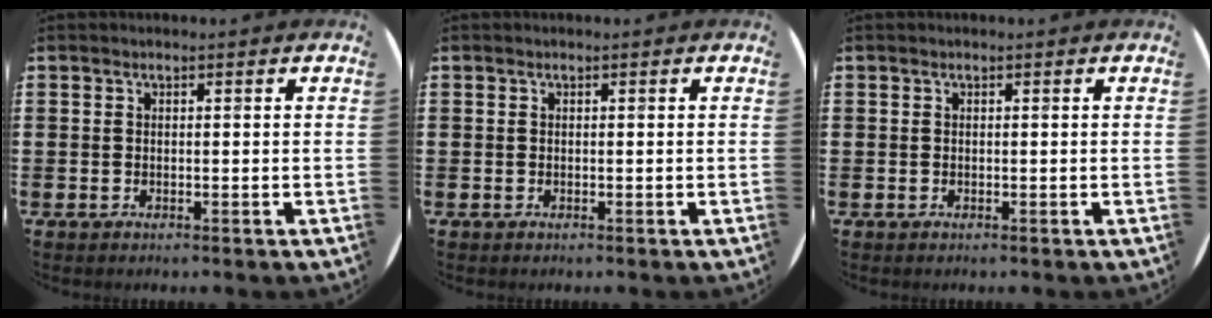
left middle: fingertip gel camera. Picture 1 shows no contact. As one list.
[{"total": 0.0}, {"total": 0.0}]